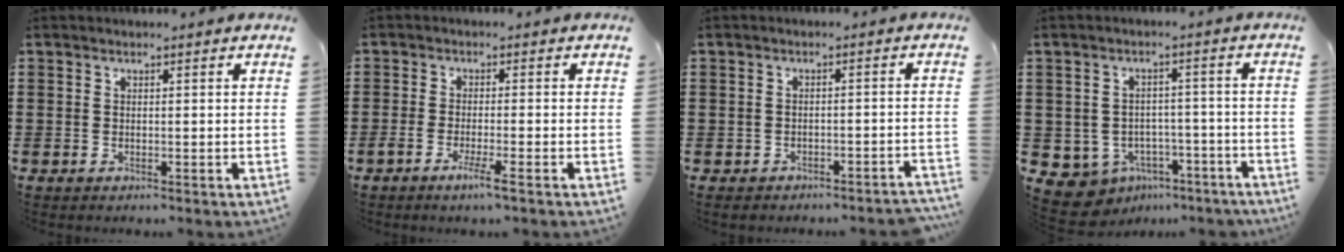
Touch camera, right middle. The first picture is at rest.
{"total": 3.3, "force": [-1.9, -0.1, 2.6], "torque": [-0.050, -0.008, -0.036]}
{"total": 1.7, "force": [-1.7, 0.4, 0.0], "torque": [-0.007, 0.003, -0.036]}
{"total": 5.5, "force": [-4.6, 2.9, 0.9], "torque": [-0.033, 0.016, -0.093]}